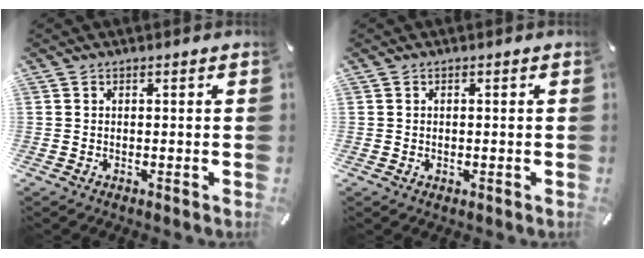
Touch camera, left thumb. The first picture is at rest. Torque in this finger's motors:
{"motor_torque": [-0.13, -0.04, 0.02, -0.11, 0.00]}